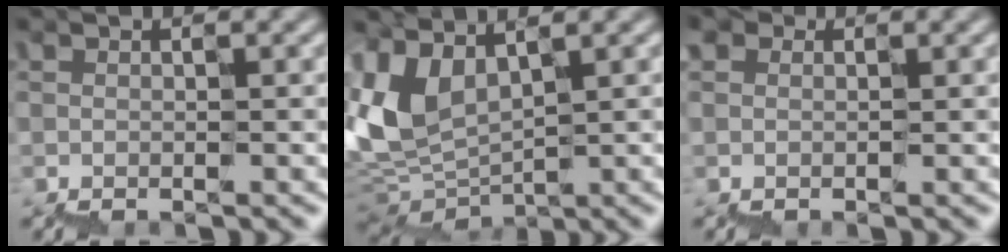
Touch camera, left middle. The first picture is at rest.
{"total": 6.3, "force": [3.7, 3.4, 3.8], "torque": [-0.099, 0.008, 0.077]}
{"total": 1.0, "force": [0.4, 0.8, 0.3], "torque": [-0.003, 0.006, 0.004]}